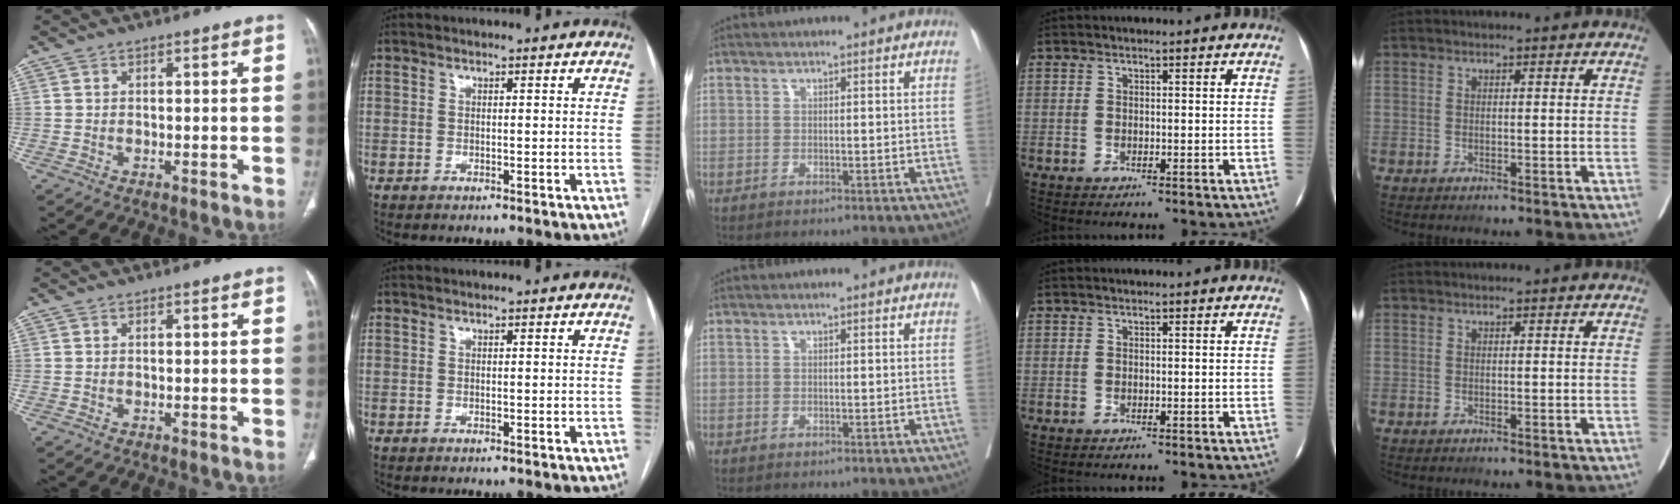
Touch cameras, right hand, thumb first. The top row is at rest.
{}